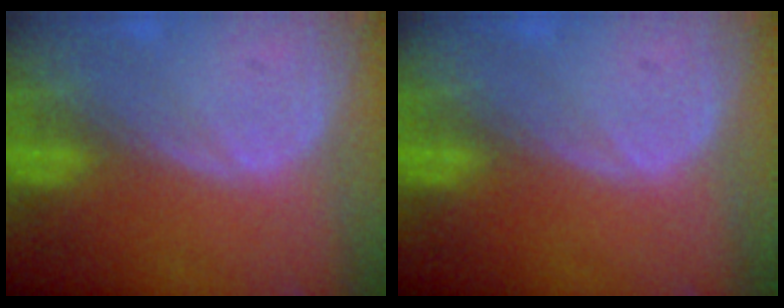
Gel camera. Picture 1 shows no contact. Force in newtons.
{"total": 0.0}